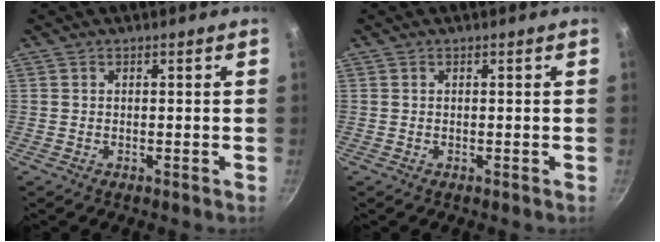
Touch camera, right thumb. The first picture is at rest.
{"total": 0.0}